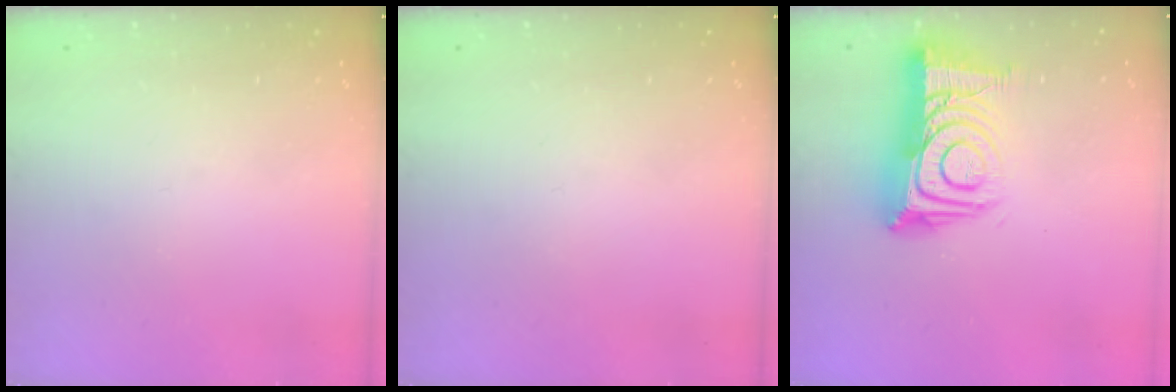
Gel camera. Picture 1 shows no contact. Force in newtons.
{"total": 0.0}
{"total": 17.3, "press": 17.2, "slide": 1.3}